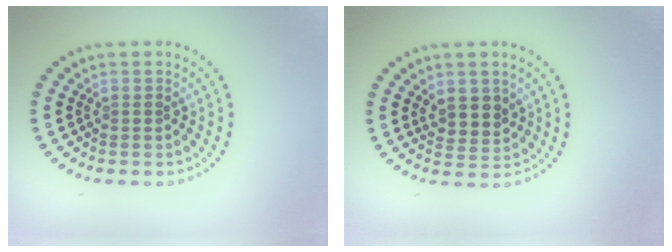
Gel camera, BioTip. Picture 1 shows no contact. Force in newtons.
{"total": 2.5, "press": 2.3, "slide": 1.0}